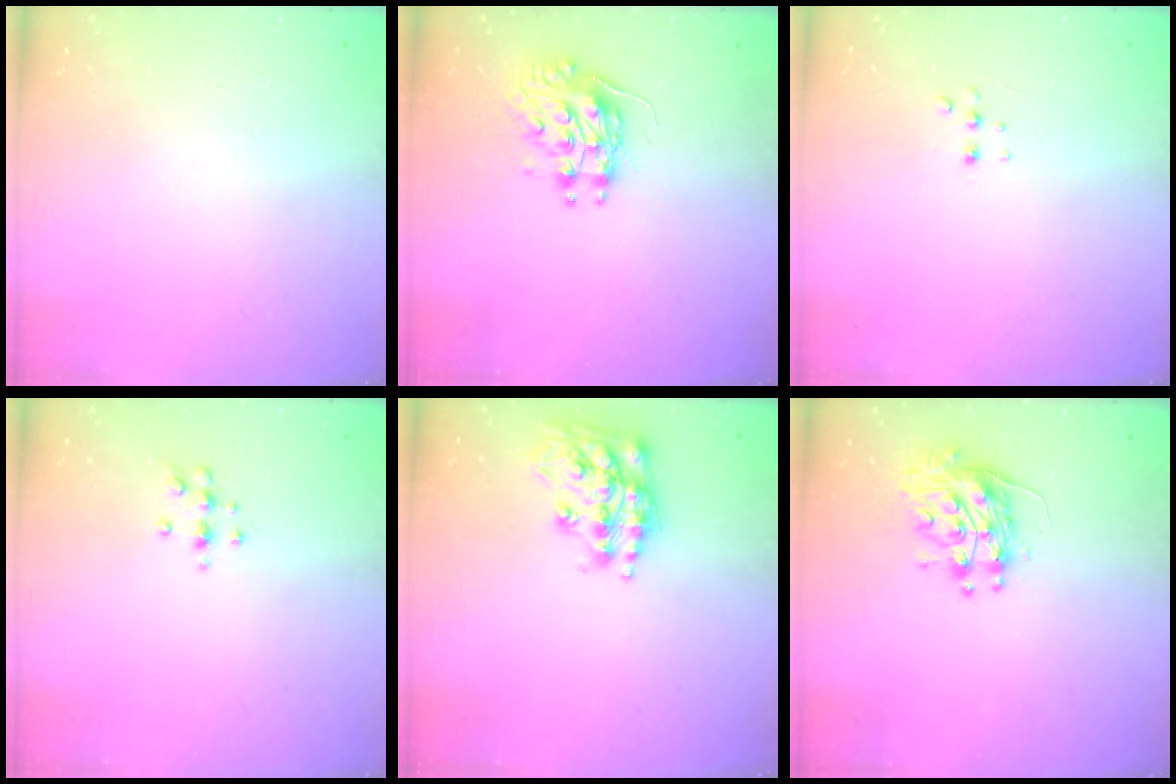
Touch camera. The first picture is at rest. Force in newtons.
{"total": 9.3, "press": 9.3, "slide": 0.1}
{"total": 3.4, "press": 3.3, "slide": 0.8}
{"total": 5.7, "press": 5.7, "slide": 0.8}
{"total": 14.8, "press": 14.7, "slide": 1.5}
{"total": 10.9, "press": 10.8, "slide": 0.8}